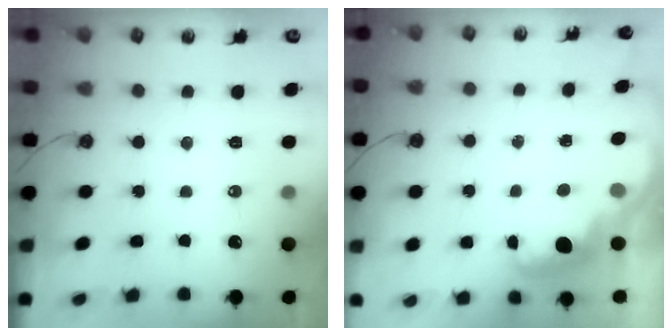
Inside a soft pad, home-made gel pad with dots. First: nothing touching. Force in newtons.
{"total": 2.8, "press": 2.7, "slide": 0.8}